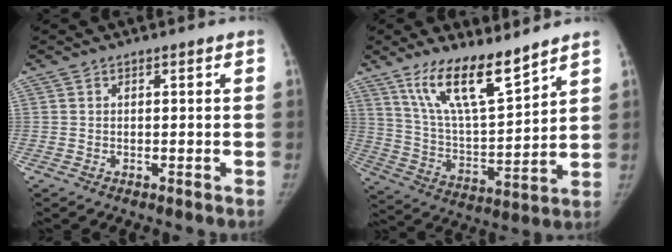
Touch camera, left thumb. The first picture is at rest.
{"total": 14.9, "force": [10.8, 3.8, 9.6], "torque": [-0.152, -0.067, 0.209]}